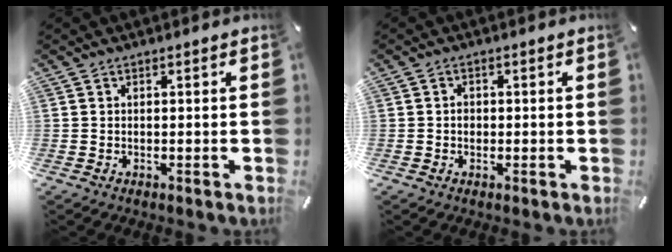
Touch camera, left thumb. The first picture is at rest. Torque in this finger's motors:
{"motor_torque": [-0.01, -0.27, 0.03, 0.17, 0.00]}